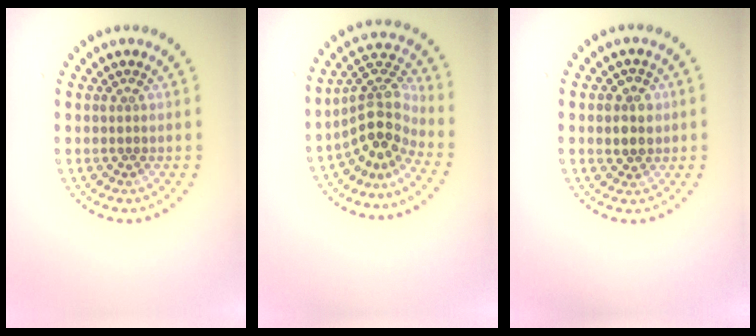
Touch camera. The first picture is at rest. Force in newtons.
{"total": 4.1, "press": 3.0, "slide": 2.8}
{"total": 2.2, "press": 2.1, "slide": 0.5}